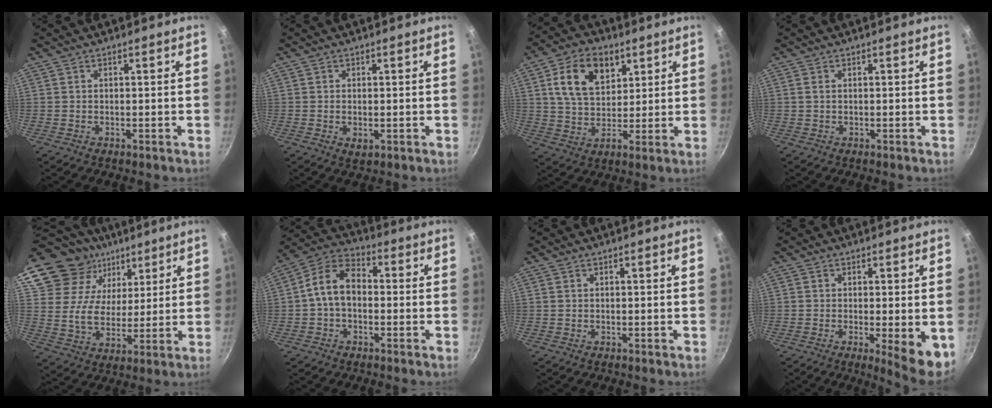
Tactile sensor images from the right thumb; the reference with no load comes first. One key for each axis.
{"total": 2.1, "fx": -0.4, "fy": 1.2, "fz": 1.7, "tx": -0.028, "ty": -0.005, "tz": -0.004}
{"total": 12.4, "fx": 4.7, "fy": 8.4, "fz": 7.9, "tx": -0.110, "ty": -0.007, "tz": 0.076}
{"total": 0.7, "fx": 0.2, "fy": 0.4, "fz": 0.6, "tx": -0.011, "ty": 0.000, "tz": 0.003}
{"total": 18.8, "fx": 12.4, "fy": 12.1, "fz": 7.4, "tx": -0.113, "ty": -0.038, "tz": 0.225}
{"total": 9.2, "fx": -0.5, "fy": 6.4, "fz": 6.6, "tx": -0.099, "ty": 0.034, "tz": -0.028}
{"total": 0.0}
{"total": 7.3, "fx": -1.5, "fy": 1.4, "fz": 7.0, "tx": -0.085, "ty": -0.010, "tz": -0.014}